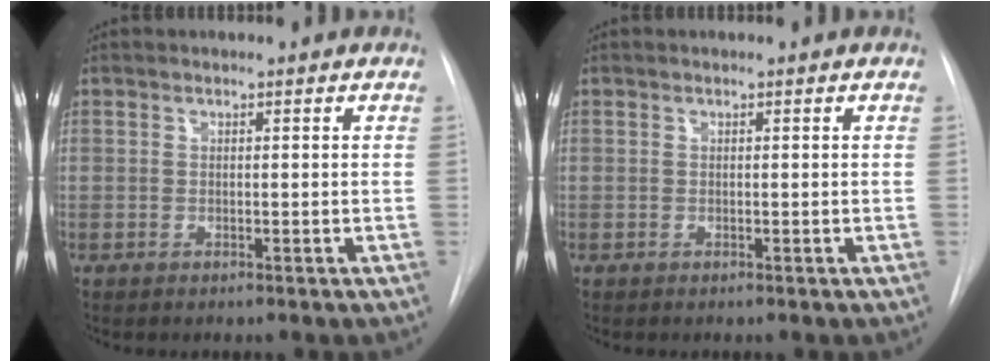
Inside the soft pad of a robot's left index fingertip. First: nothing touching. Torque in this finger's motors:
{"motor_torque": [0.00, 0.00, 0.00, 0.00]}